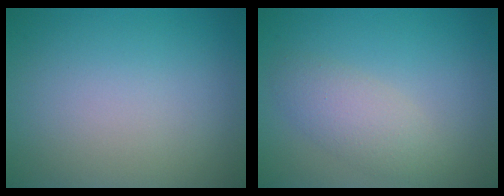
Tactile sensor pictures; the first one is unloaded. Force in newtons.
{"total": 2.9, "press": 2.9, "slide": 0.0}